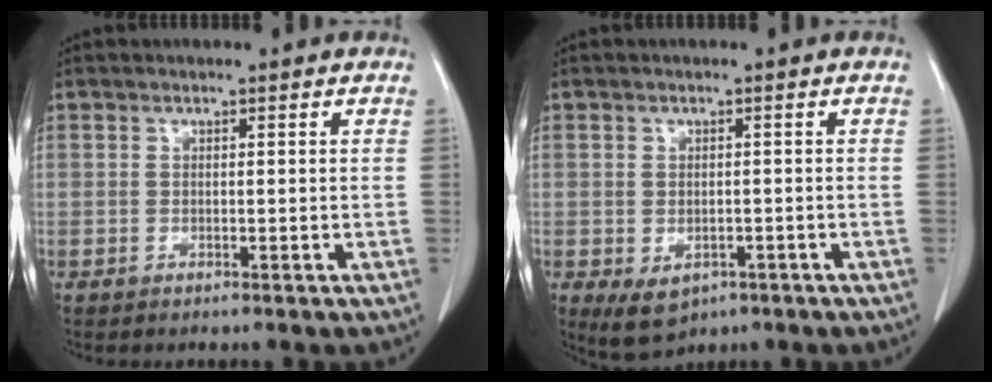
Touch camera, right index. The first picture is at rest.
{"total": 4.6, "force": [-2.2, 3.1, 2.6], "torque": [-0.042, -0.007, -0.020]}